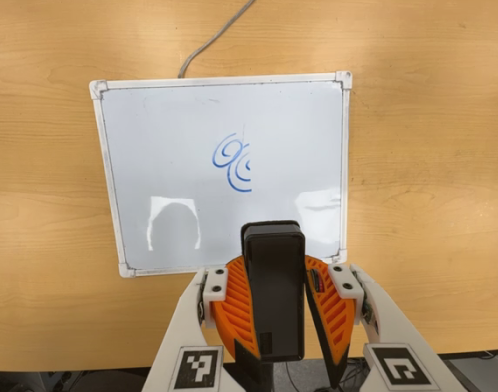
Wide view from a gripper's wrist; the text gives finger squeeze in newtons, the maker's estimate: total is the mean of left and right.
{"total": 10.4, "left": 9.5, "right": 11.3}